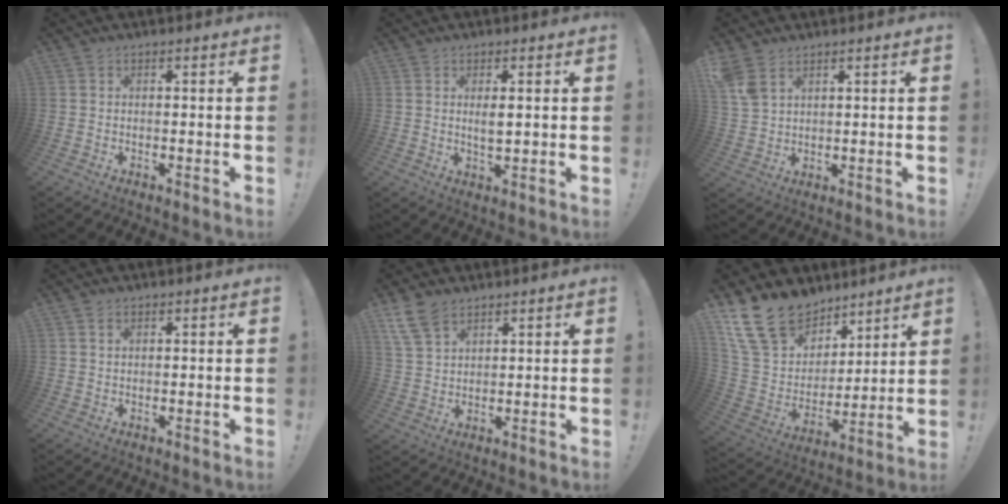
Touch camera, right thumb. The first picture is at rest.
{"total": 3.4, "force": [0.6, 1.2, 3.1], "torque": [-0.044, -0.008, 0.005]}
{"total": 5.8, "force": [3.5, 3.3, 3.3], "torque": [-0.056, -0.012, 0.069]}
{"total": 1.1, "force": [0.8, 0.4, 0.6], "torque": [-0.008, -0.003, 0.014]}
{"total": 8.3, "force": [5.7, 4.4, 4.0], "torque": [-0.085, -0.017, 0.116]}
{"total": 18.7, "force": [12.4, 12.0, 7.1], "torque": [-0.140, -0.068, 0.252]}